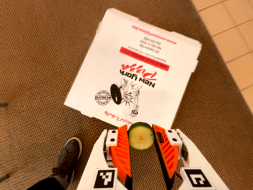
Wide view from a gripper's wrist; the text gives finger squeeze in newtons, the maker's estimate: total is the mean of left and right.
{"total": 8.3, "left": 8.3, "right": 8.3}